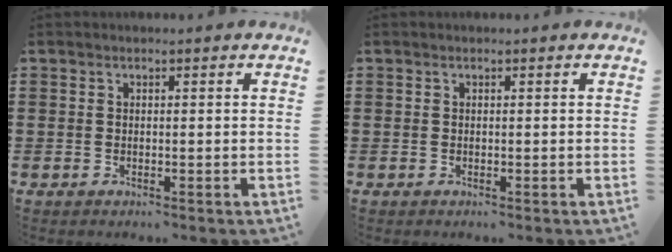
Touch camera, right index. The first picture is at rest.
{"total": 0.0}